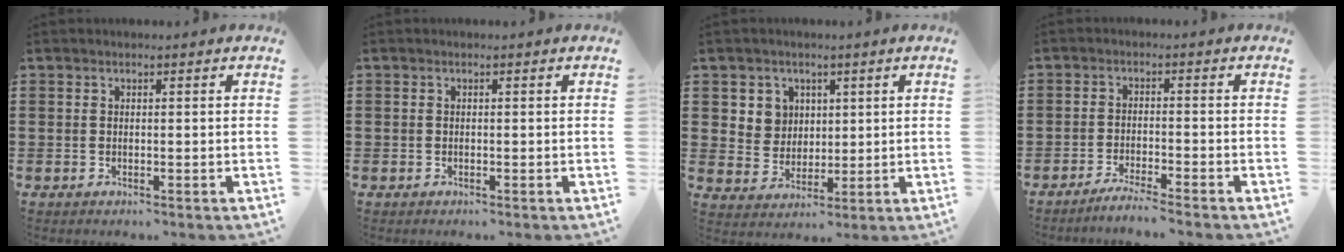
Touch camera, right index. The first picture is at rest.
{"total": 0.0}
{"total": 4.9, "force": [2.0, 4.5, 0.7], "torque": [-0.029, 0.011, 0.035]}
{"total": 2.8, "force": [-2.6, -0.5, 0.6], "torque": [-0.012, -0.001, -0.052]}